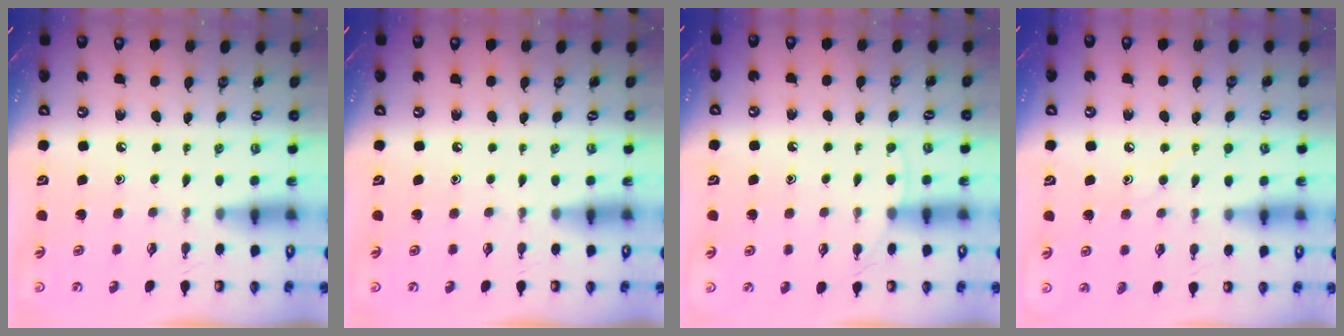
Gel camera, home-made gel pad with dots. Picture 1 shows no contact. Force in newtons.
{"total": 0.0}
{"total": 4.2, "press": 4.2, "slide": 0.5}
{"total": 6.9, "press": 6.9, "slide": 0.5}